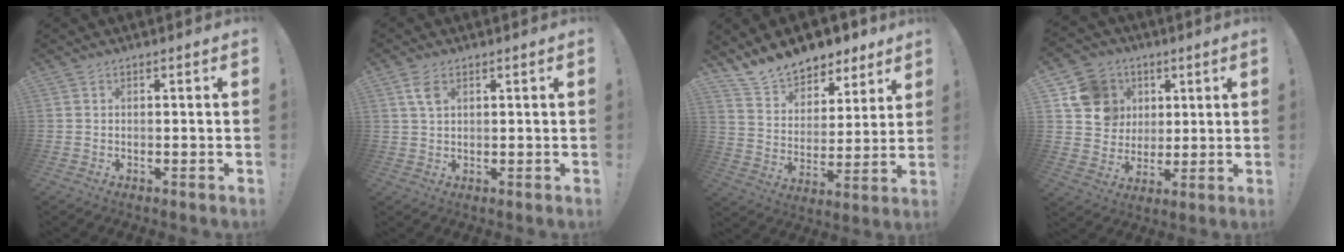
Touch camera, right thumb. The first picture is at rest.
{"total": 4.0, "force": [1.9, 2.1, 2.9], "torque": [-0.048, -0.003, 0.032]}
{"total": 12.9, "force": [11.3, 5.7, 2.6], "torque": [-0.063, -0.088, 0.210]}
{"total": 13.5, "force": [4.6, 11.9, 4.4], "torque": [-0.064, -0.010, 0.101]}